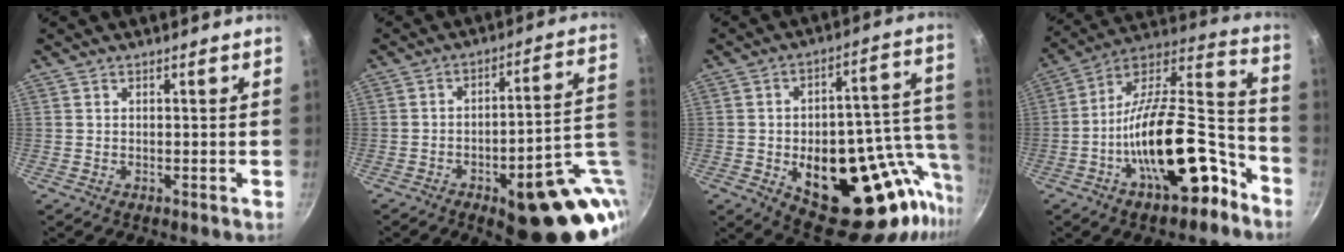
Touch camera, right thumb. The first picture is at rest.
{"total": 23.0, "force": [-6.2, 8.4, 20.5], "torque": [-0.197, 0.014, -0.072]}
{"total": 27.4, "force": [-6.4, 14.0, 22.7], "torque": [-0.260, 0.011, -0.074]}
{"total": 24.8, "force": [-11.0, 11.0, 19.3], "torque": [-0.257, 0.086, -0.181]}